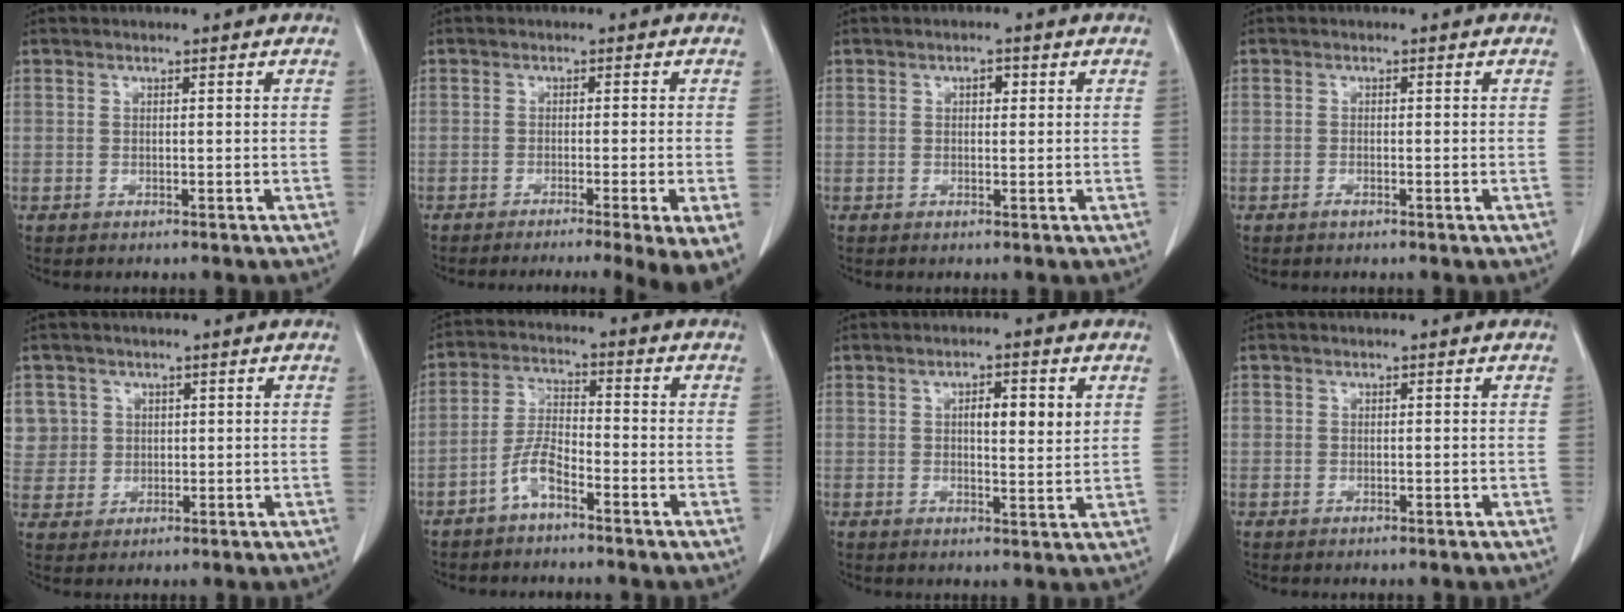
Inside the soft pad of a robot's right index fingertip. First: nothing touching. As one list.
[{"total": 11.1, "force": [-7.7, -0.5, 8.0], "torque": [-0.073, -0.024, -0.103]}, {"total": 1.4, "force": [0.4, 0.8, 1.0], "torque": [-0.013, 0.003, 0.004]}, {"total": 0.7, "force": [-0.5, 0.1, 0.5], "torque": [-0.009, 0.000, -0.009]}, {"total": 6.6, "force": [2.4, 6.2, 0.3], "torque": [-0.006, 0.015, 0.060]}, {"total": 5.1, "force": [-3.3, 1.2, 3.7], "torque": [-0.082, 0.009, -0.067]}, {"total": 5.4, "force": [1.6, 1.4, 5.0], "torque": [-0.078, 0.000, 0.023]}, {"total": 0.6, "force": [0.0, 0.5, 0.4], "torque": [-0.009, 0.003, 0.001]}]